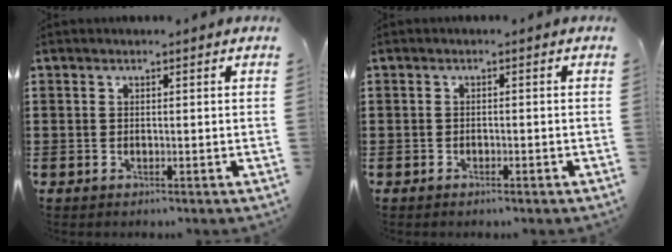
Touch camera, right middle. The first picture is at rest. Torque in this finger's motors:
{"motor_torque": [-0.12, -0.20, 0.00, -0.01]}